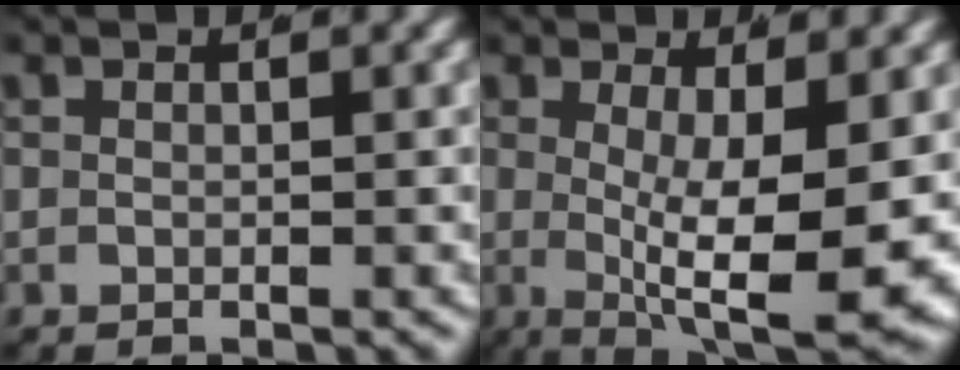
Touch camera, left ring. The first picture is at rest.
{"total": 10.5, "force": [-0.5, 3.6, 9.8], "torque": [-0.140, -0.027, 0.006]}